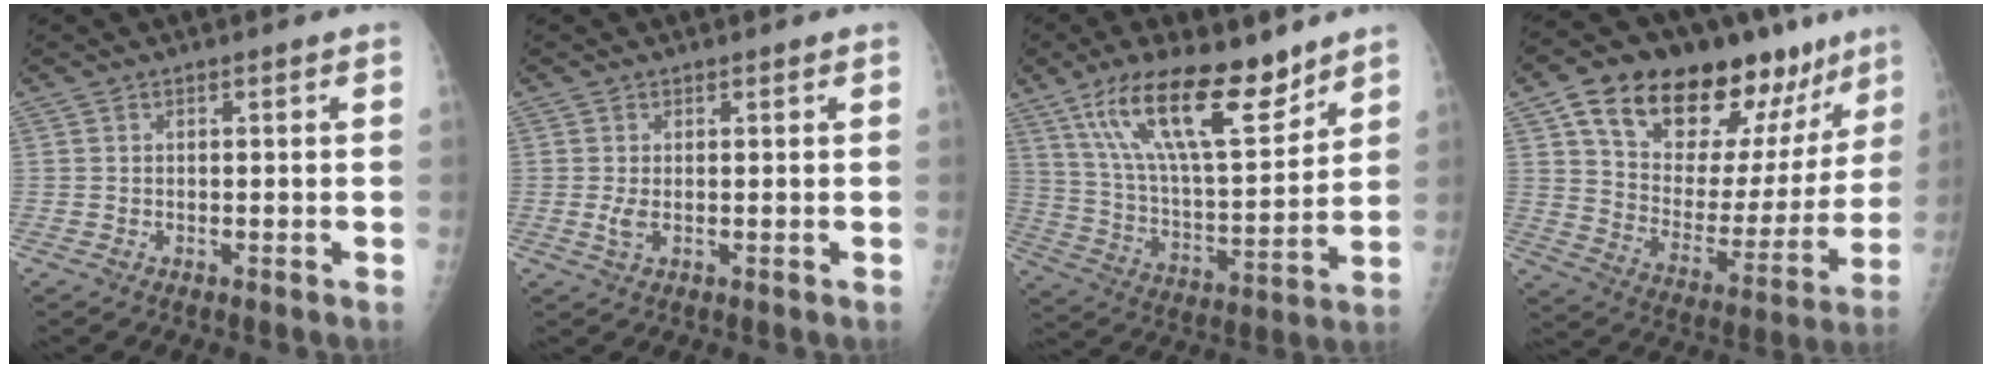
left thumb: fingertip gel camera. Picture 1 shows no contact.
{"total": 1.8, "force": [0.1, 0.9, 1.5], "torque": [-0.038, -0.006, 0.004]}
{"total": 20.3, "force": [13.1, 6.7, 14.0], "torque": [-0.217, -0.064, 0.240]}
{"total": 27.8, "force": [17.6, 13.1, 17.1], "torque": [-0.217, -0.044, 0.279]}